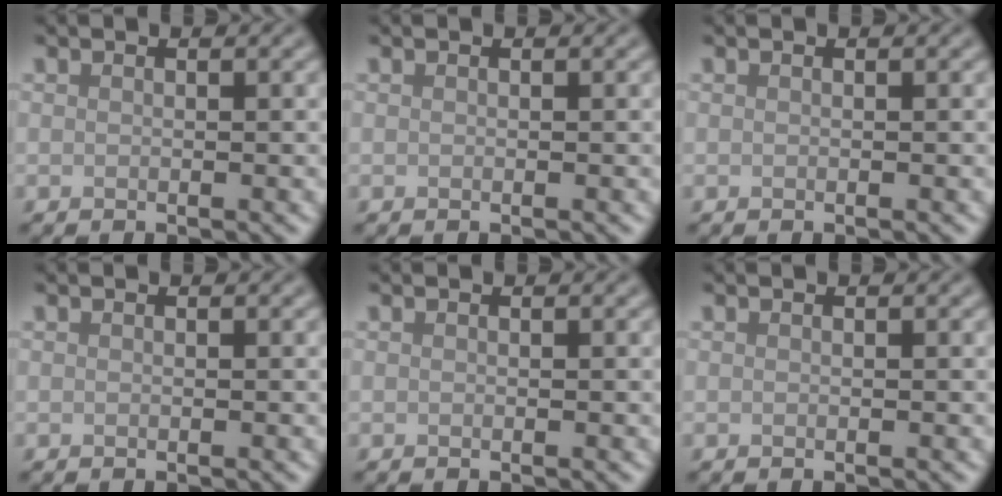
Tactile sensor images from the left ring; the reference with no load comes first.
{"total": 0.0}
{"total": 0.0}
{"total": 0.0}
{"total": 0.0}
{"total": 0.0}